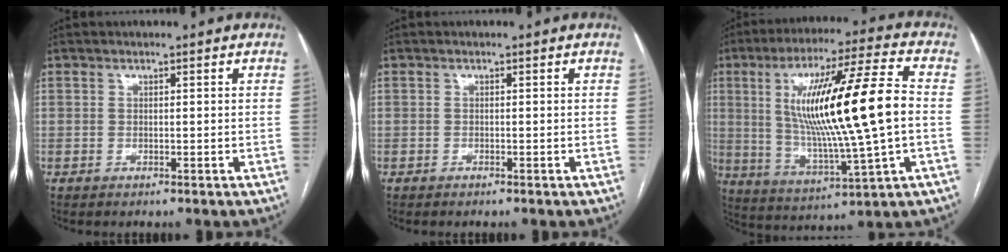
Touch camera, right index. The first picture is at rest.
{"total": 0.0}
{"total": 20.2, "force": [1.4, 0.8, 20.1], "torque": [-0.359, 0.004, 0.021]}